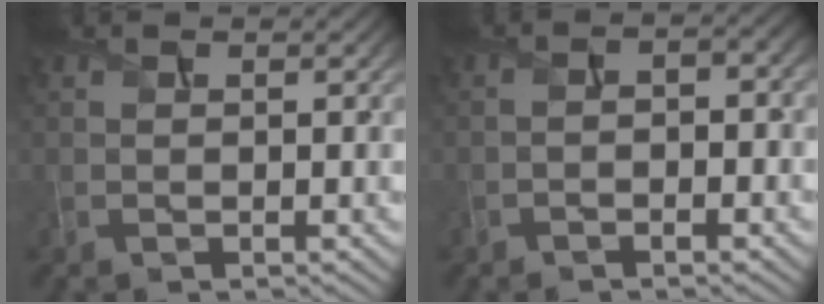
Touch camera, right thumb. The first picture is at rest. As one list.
[{"total": 2.8, "force": [-1.5, 0.8, 2.2], "torque": [-0.042, 0.001, -0.030]}]